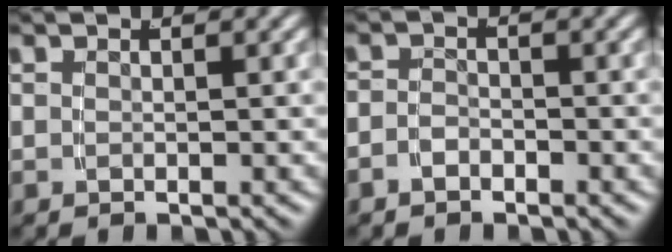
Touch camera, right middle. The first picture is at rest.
{"total": 1.8, "force": [-1.4, 1.2, 0.4], "torque": [-0.010, -0.006, -0.025]}